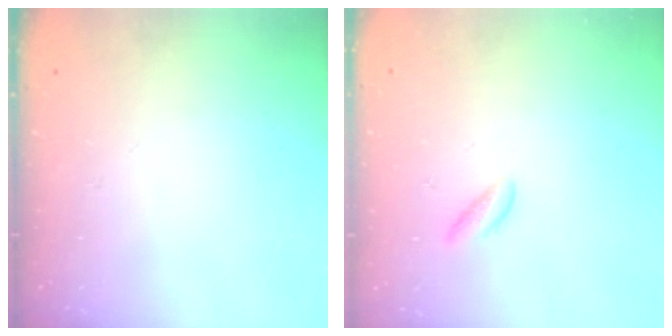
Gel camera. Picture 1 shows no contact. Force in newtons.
{"total": 1.4, "press": 1.3, "slide": 0.3}